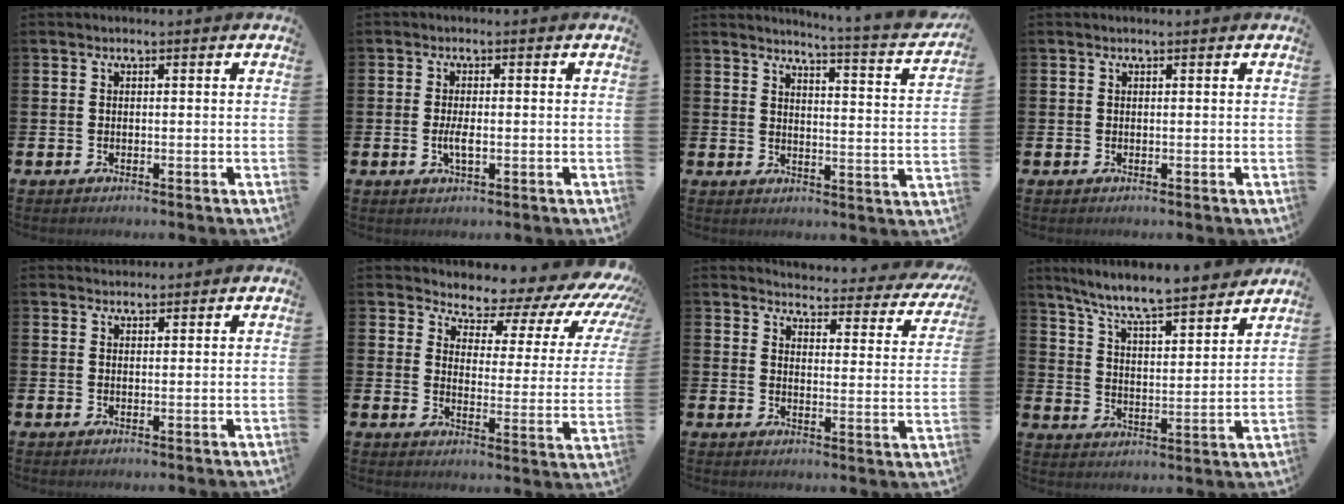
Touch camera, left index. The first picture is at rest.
{"total": 2.5, "force": [-0.3, 0.8, 2.3], "torque": [-0.041, -0.001, -0.006]}
{"total": 4.1, "force": [3.8, -0.5, 1.5], "torque": [-0.032, -0.043, 0.055]}
{"total": 0.0}
{"total": 1.8, "force": [1.7, 0.7, 0.0], "torque": [0.004, -0.003, 0.030]}
{"total": 5.2, "force": [4.6, 2.1, 1.1], "torque": [-0.024, -0.057, 0.067]}
{"total": 3.2, "force": [3.0, 0.8, 0.8], "torque": [-0.023, -0.035, 0.041]}
{"total": 8.1, "force": [7.7, 0.4, 2.6], "torque": [-0.078, -0.064, 0.131]}